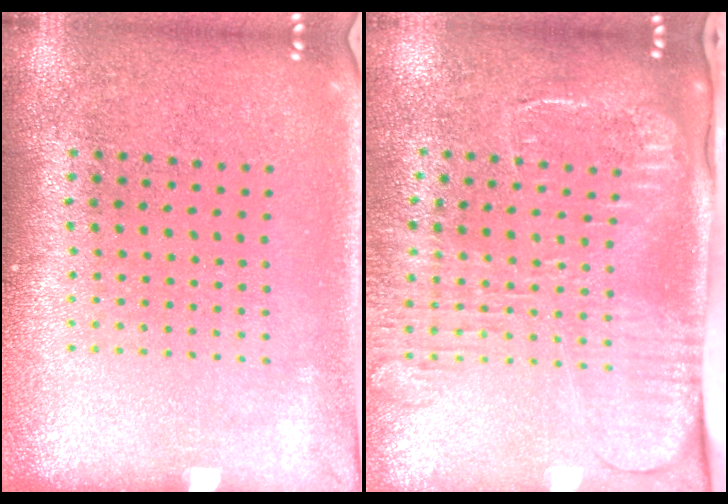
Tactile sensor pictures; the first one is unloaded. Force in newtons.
{"total": 2.6, "press": 2.1, "slide": 1.7}